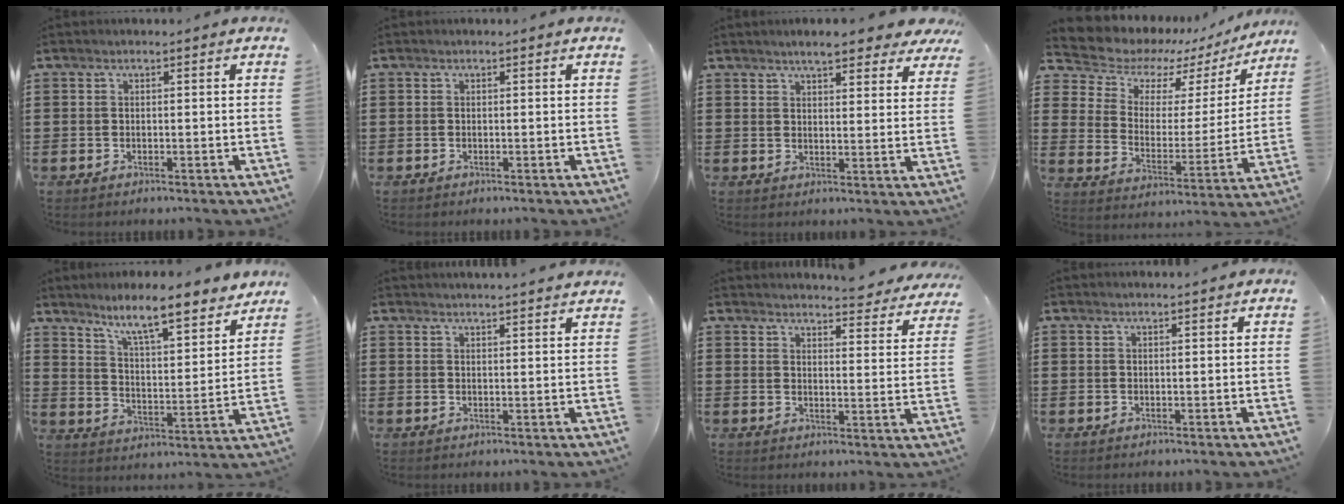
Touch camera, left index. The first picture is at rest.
{"total": 0.0}
{"total": 5.5, "force": [4.8, 0.8, 2.6], "torque": [-0.056, -0.010, 0.085]}
{"total": 7.4, "force": [6.5, 3.2, 1.3], "torque": [-0.059, -0.052, 0.111]}
{"total": 8.3, "force": [7.3, 0.3, 4.0], "torque": [-0.096, -0.044, 0.122]}
{"total": 2.1, "force": [2.1, -0.3, 0.1], "torque": [-0.006, -0.006, 0.041]}
{"total": 4.3, "force": [4.3, 0.1, 0.7], "torque": [-0.015, -0.030, 0.072]}
{"total": 0.9, "force": [0.8, -0.1, 0.3], "torque": [-0.007, -0.003, 0.017]}